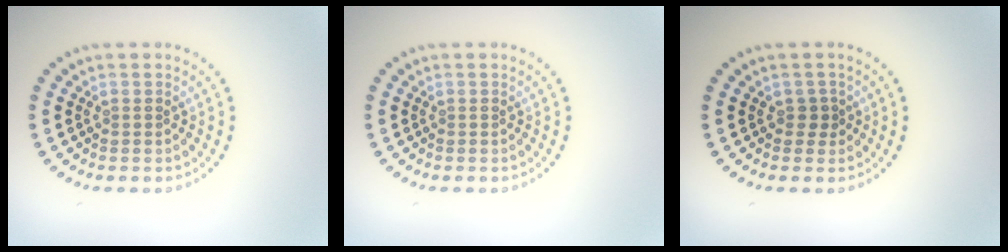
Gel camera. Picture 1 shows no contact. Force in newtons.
{"total": 0.0}
{"total": 1.2, "press": 0.9, "slide": 0.8}